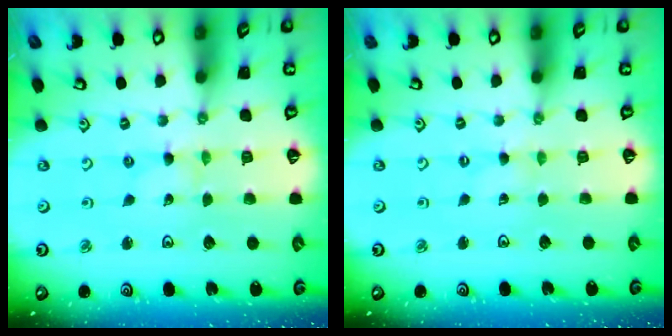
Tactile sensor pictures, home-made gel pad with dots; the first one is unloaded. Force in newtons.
{"total": 0.0}